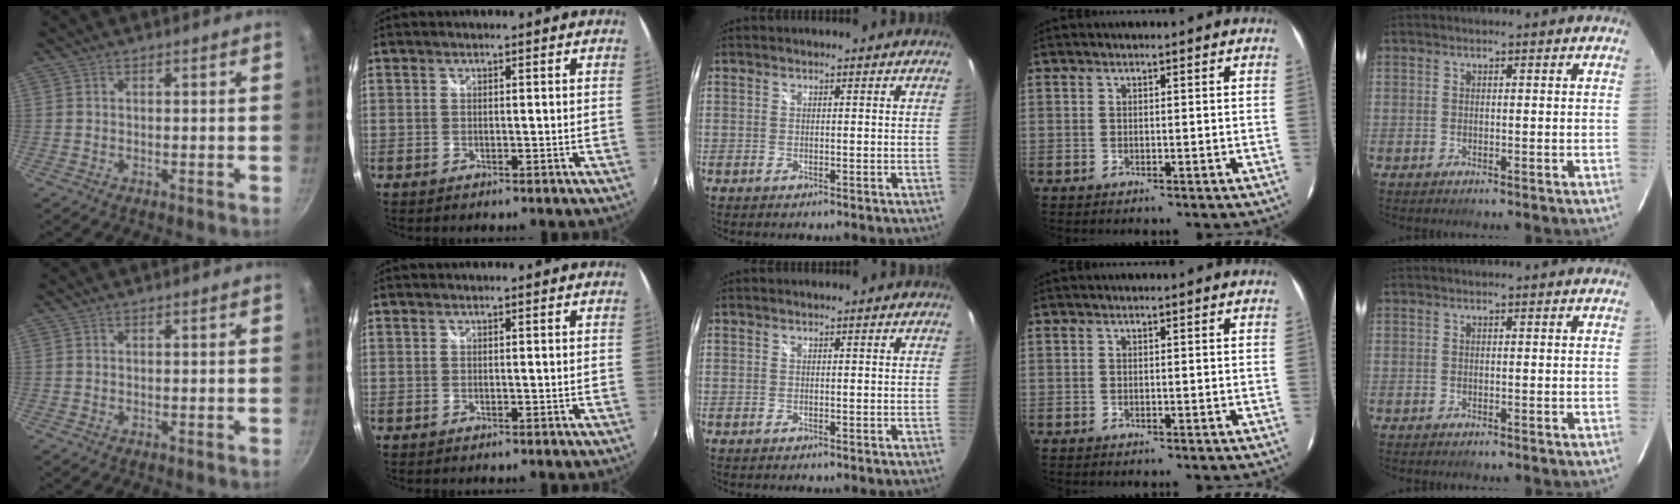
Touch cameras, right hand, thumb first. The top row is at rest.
{}